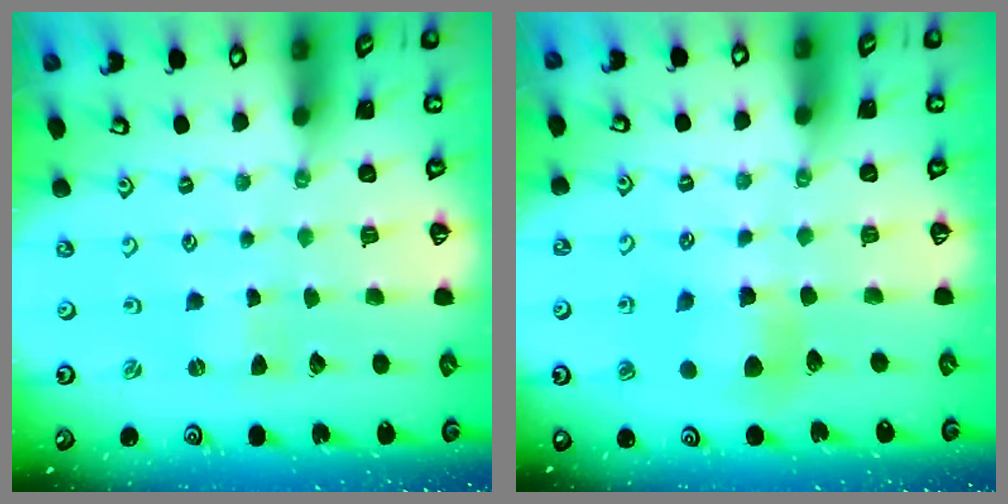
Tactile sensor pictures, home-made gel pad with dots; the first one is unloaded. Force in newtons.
{"total": 6.3, "press": 6.2, "slide": 0.6}